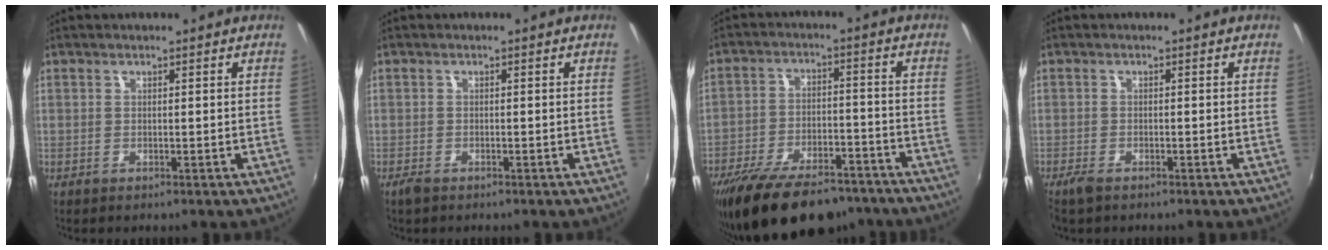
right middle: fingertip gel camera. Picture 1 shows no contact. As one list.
[{"total": 1.5, "force": [-1.2, 0.7, 0.6], "torque": [-0.014, -0.005, -0.024]}, {"total": 19.7, "force": [-15.7, 7.6, 9.3], "torque": [-0.187, -0.015, -0.230]}, {"total": 2.4, "force": [-1.9, 0.9, 1.2], "torque": [-0.031, -0.006, -0.039]}]